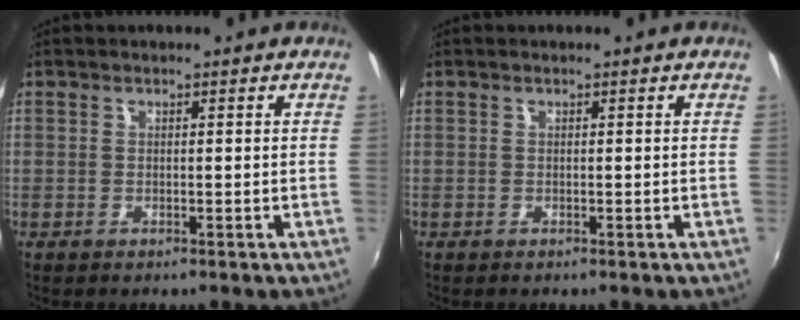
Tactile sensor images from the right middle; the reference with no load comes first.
{"total": 0.0}